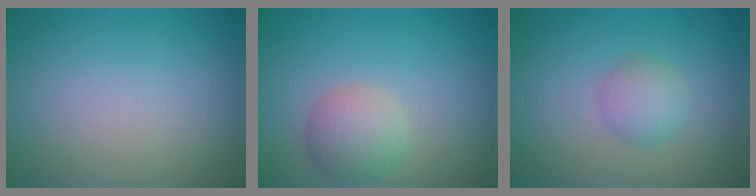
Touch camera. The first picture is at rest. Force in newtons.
{"total": 3.4, "press": 3.4, "slide": 0.1}
{"total": 2.4, "press": 2.4, "slide": 0.1}